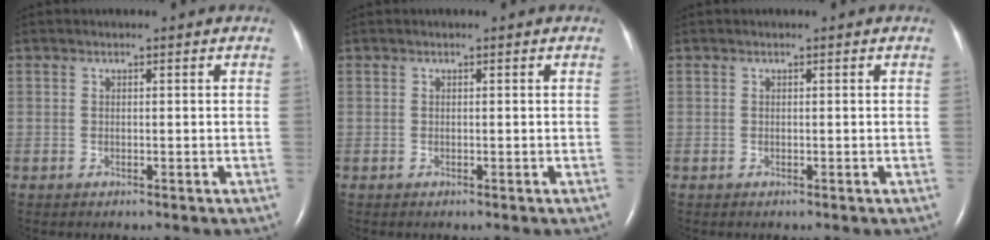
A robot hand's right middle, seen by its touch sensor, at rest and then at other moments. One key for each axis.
{"total": 0.0}
{"total": 0.0}